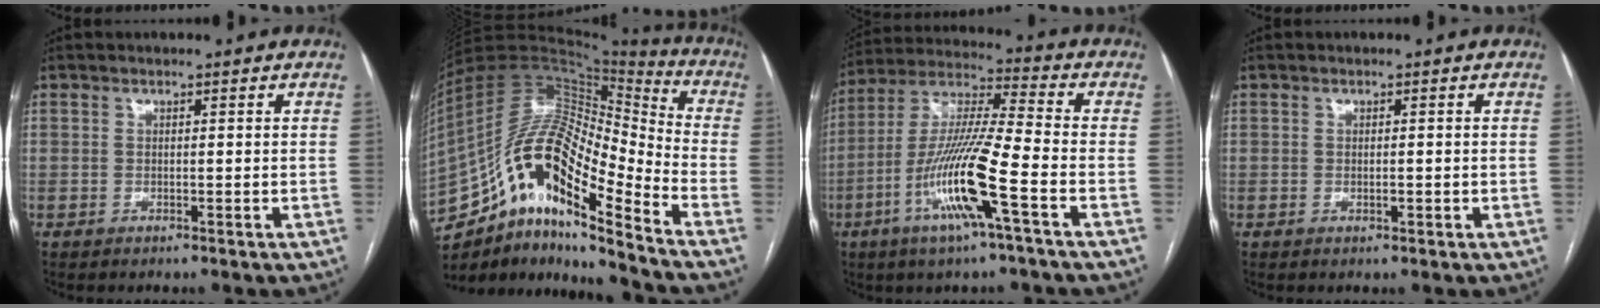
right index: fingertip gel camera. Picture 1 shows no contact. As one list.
[{"total": 20.4, "force": [-11.5, 4.9, 16.1], "torque": [-0.317, 0.033, -0.198]}, {"total": 15.1, "force": [-5.7, 0.2, 14.0], "torque": [-0.284, -0.008, -0.112]}, {"total": 1.1, "force": [-0.2, 0.4, 1.0], "torque": [-0.018, -0.001, -0.001]}]